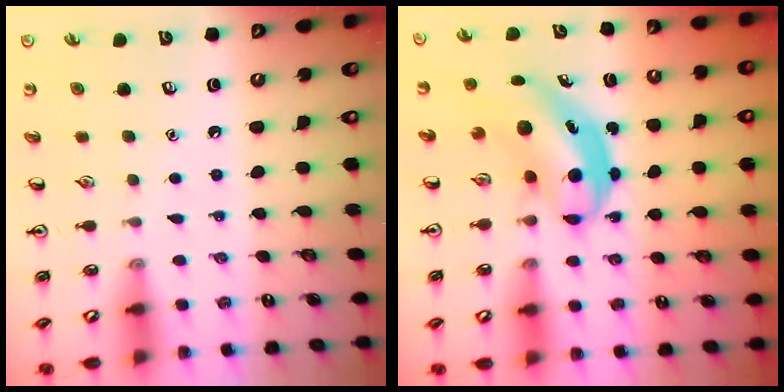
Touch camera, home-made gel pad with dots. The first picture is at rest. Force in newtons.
{"total": 5.1, "press": 4.9, "slide": 1.3}